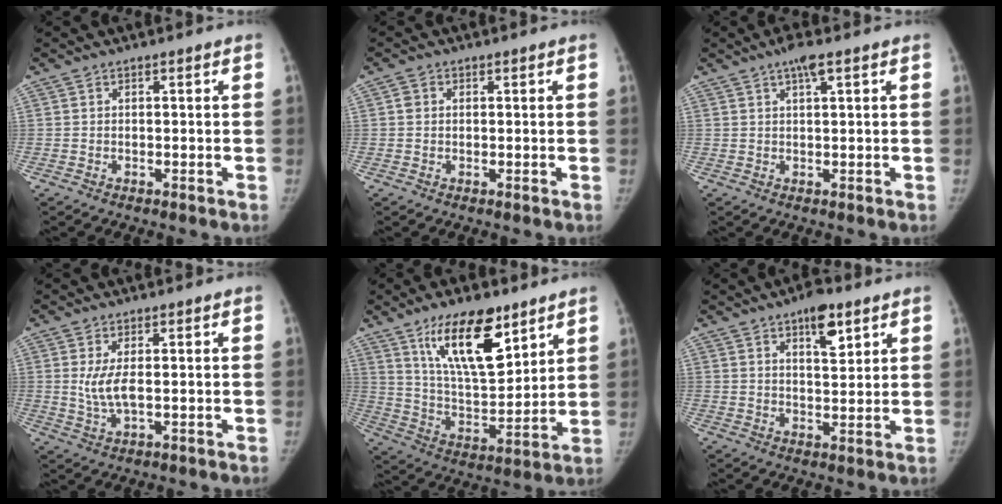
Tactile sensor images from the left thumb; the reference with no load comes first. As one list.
[{"total": 1.7, "force": [0.2, 1.5, 0.7], "torque": [-0.008, 0.003, 0.001]}, {"total": 3.3, "force": [1.9, 0.6, 2.7], "torque": [-0.048, 0.001, 0.033]}, {"total": 4.3, "force": [0.4, 1.4, 4.1], "torque": [-0.093, -0.012, 0.013]}, {"total": 17.3, "force": [10.3, 6.7, 12.1], "torque": [-0.163, -0.061, 0.190]}, {"total": 6.9, "force": [4.1, 2.7, 4.8], "torque": [-0.051, -0.025, 0.059]}]